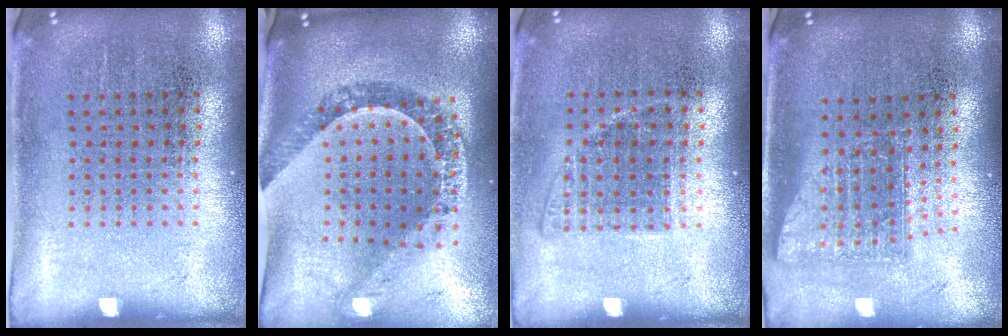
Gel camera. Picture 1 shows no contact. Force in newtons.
{"total": 1.4, "press": 1.3, "slide": 0.6}
{"total": 1.0, "press": 0.9, "slide": 0.4}
{"total": 1.7, "press": 1.3, "slide": 1.0}